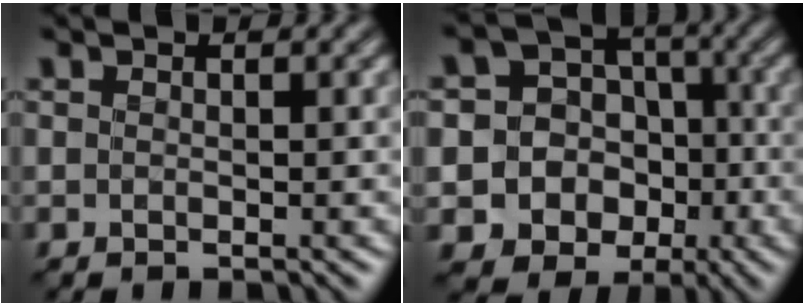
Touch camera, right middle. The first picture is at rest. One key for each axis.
{"total": 11.7, "fx": -4.1, "fy": 10.5, "fz": 3.3, "tx": -0.064, "ty": -0.017, "tz": -0.074}